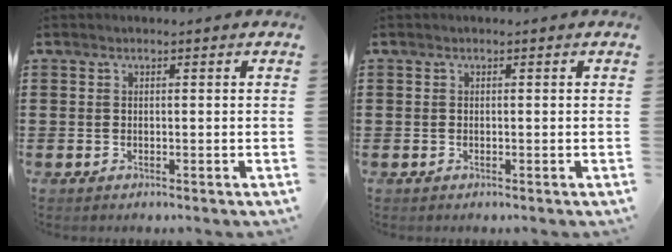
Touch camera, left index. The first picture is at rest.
{"total": 0.0}